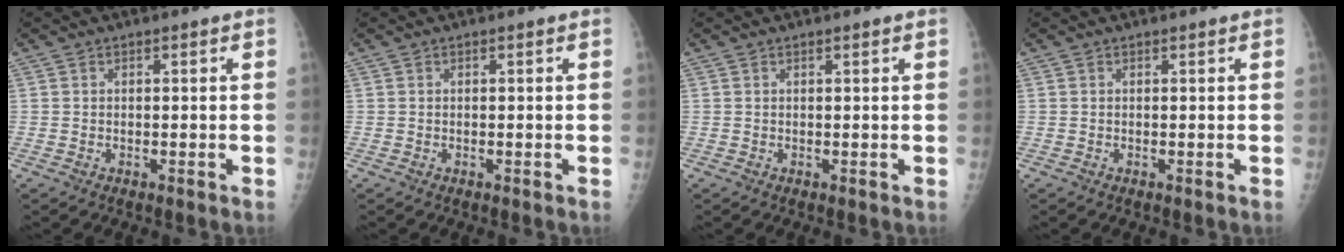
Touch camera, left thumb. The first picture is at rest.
{"total": 0.0}
{"total": 0.6, "force": [0.3, 0.0, 0.5], "torque": [-0.008, 0.002, 0.004]}
{"total": 0.0}